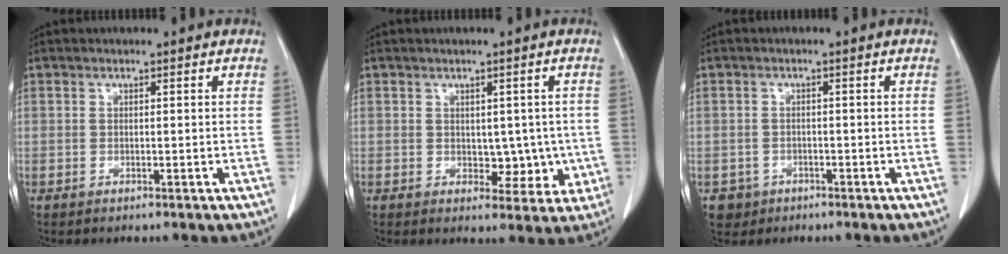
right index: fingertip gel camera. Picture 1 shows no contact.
{"total": 5.0, "force": [-0.2, 3.6, 3.6], "torque": [-0.024, 0.005, 0.010]}
{"total": 2.9, "force": [-1.1, 2.7, -0.1], "torque": [0.003, 0.012, -0.012]}